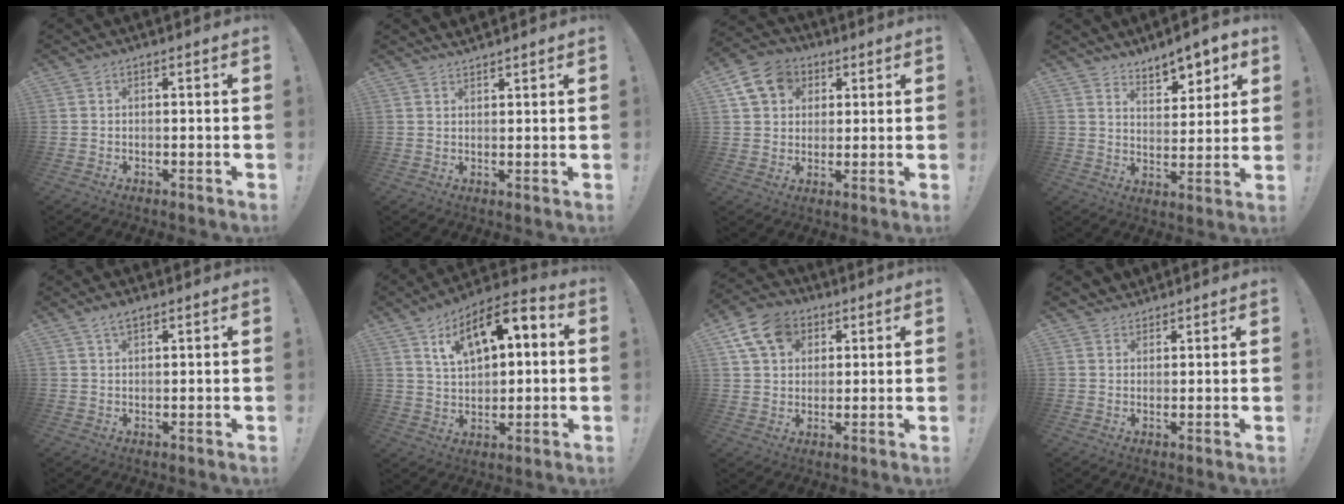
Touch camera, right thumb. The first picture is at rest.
{"total": 2.2, "force": [2.2, 0.4, 0.1], "torque": [0.010, -0.018, 0.039]}
{"total": 11.7, "force": [4.7, 9.6, 4.7], "torque": [-0.064, -0.015, 0.094]}
{"total": 7.9, "force": [6.5, 3.1, 3.3], "torque": [-0.029, -0.058, 0.115]}
{"total": 3.0, "force": [2.2, 1.0, 1.9], "torque": [-0.032, -0.007, 0.038]}
{"total": 13.4, "force": [5.8, 7.6, 9.5], "torque": [-0.145, -0.024, 0.102]}
{"total": 12.8, "force": [5.7, 9.6, 6.2], "torque": [-0.099, -0.018, 0.114]}
{"total": 2.9, "force": [2.3, 1.7, 0.1], "torque": [0.006, -0.015, 0.043]}